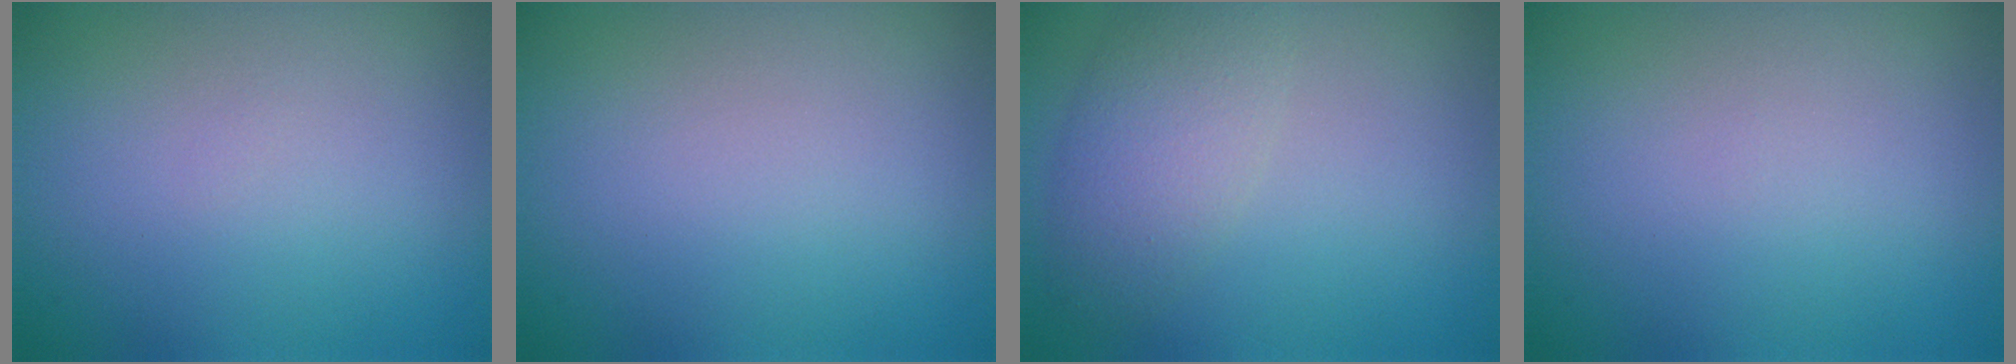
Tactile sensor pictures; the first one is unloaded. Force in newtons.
{"total": 0.0}
{"total": 4.1, "press": 4.0, "slide": 0.4}
{"total": 0.0}